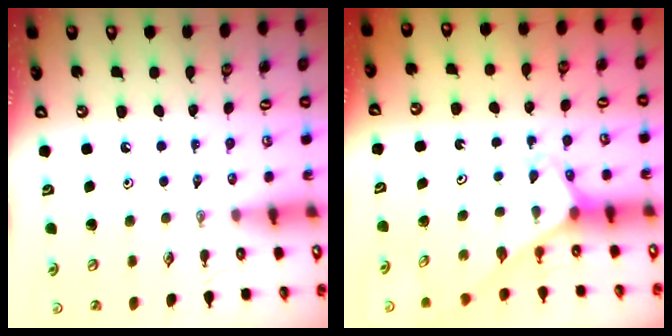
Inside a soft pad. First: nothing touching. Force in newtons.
{"total": 3.1, "press": 3.1, "slide": 0.2}